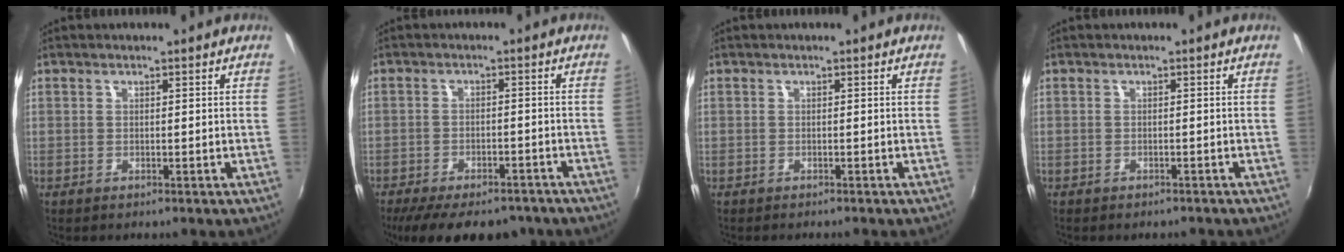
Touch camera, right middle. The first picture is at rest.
{"total": 15.4, "force": [-12.0, 5.7, 7.7], "torque": [-0.157, -0.027, -0.167]}
{"total": 0.6, "force": [-0.6, 0.0, 0.2], "torque": [-0.003, -0.005, -0.010]}
{"total": 2.0, "force": [-1.7, 0.6, 0.7], "torque": [-0.014, -0.011, -0.021]}